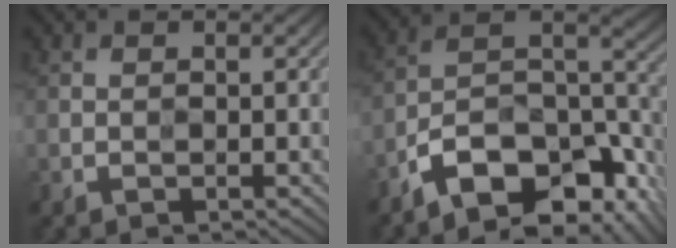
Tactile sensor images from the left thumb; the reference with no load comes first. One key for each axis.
{"total": 14.1, "fx": -9.2, "fy": 5.5, "fz": 9.2, "tx": -0.155, "ty": -0.001, "tz": -0.163}